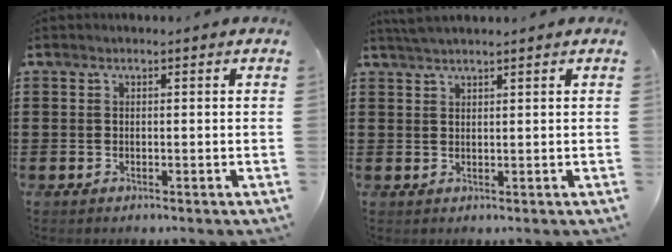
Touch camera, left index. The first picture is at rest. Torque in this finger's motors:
{"motor_torque": [0.02, 0.01, 0.05, 0.01]}